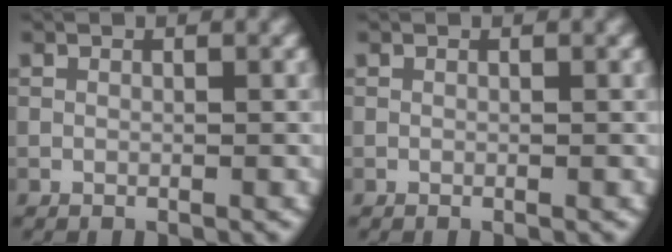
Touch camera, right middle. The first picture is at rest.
{"total": 0.0}